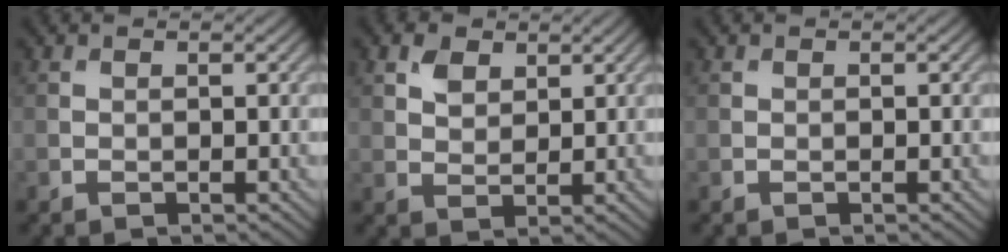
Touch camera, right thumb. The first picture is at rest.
{"total": 2.9, "force": [1.6, 1.9, 1.5], "torque": [-0.034, -0.001, 0.034]}
{"total": 0.0}